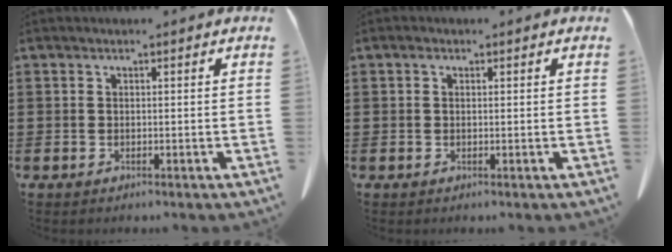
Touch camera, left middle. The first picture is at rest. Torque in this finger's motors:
{"motor_torque": [-0.01, -0.02, 0.08, 0.02]}